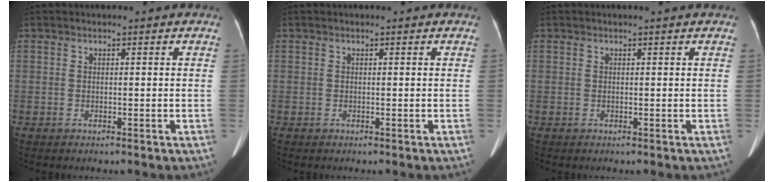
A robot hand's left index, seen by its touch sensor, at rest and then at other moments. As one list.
[{"total": 0.0}, {"total": 1.0, "force": [0.9, -0.1, 0.4], "torque": [-0.007, 0.006, 0.015]}]